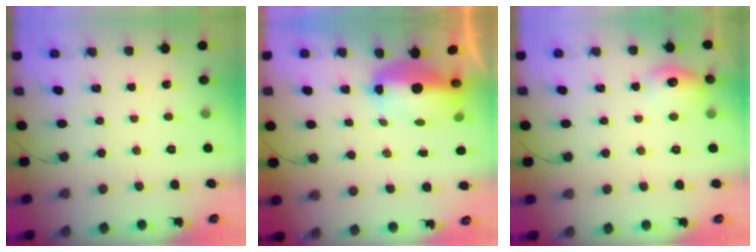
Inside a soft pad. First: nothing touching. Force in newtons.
{"total": 8.1, "press": 8.0, "slide": 1.5}
{"total": 10.0, "press": 10.0, "slide": 0.3}